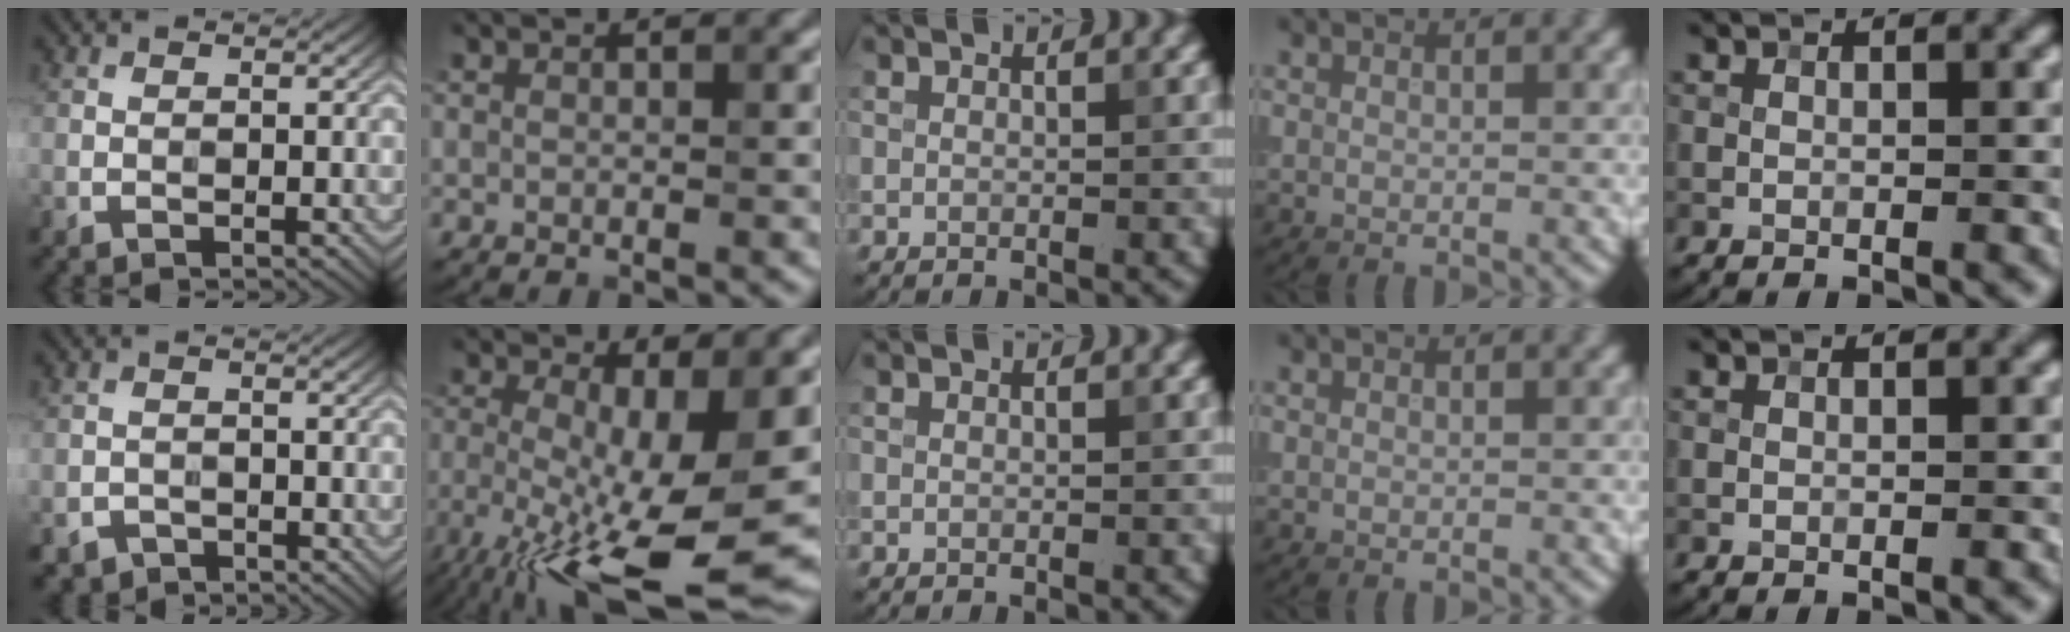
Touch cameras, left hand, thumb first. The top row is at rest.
{"thumb": {"total": 2.4, "force": [-1.7, 1.6, 0.4], "torque": [-0.003, -0.005, -0.034]}, "index": {"total": 13.3, "force": [-4.0, 4.1, 12.1], "torque": [-0.208, -0.027, -0.065]}}